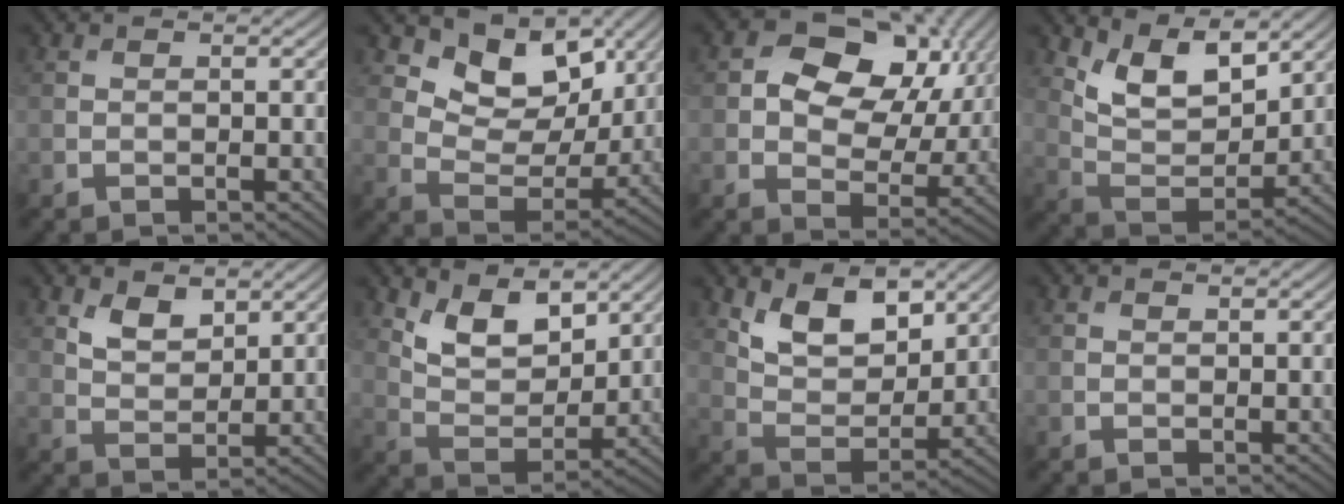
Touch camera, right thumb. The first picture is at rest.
{"total": 9.6, "force": [5.7, 5.8, 5.2], "torque": [-0.097, -0.014, 0.097]}
{"total": 13.0, "force": [4.2, 8.9, 8.4], "torque": [-0.133, 0.003, 0.061]}
{"total": 9.2, "force": [5.8, 4.0, 5.9], "torque": [-0.127, -0.010, 0.111]}
{"total": 4.0, "force": [2.6, 2.1, 2.2], "torque": [-0.050, -0.009, 0.053]}
{"total": 7.6, "force": [4.7, 3.7, 4.7], "torque": [-0.097, -0.016, 0.086]}
{"total": 8.3, "force": [4.7, 4.3, 5.3], "torque": [-0.106, -0.014, 0.082]}
{"total": 0.0}